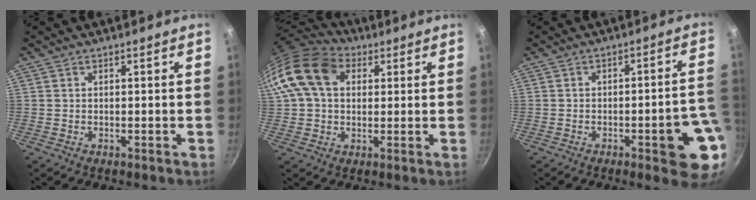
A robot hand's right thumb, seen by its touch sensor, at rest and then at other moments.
{"total": 15.6, "force": [4.2, 11.2, 9.9], "torque": [-0.180, 0.023, 0.061]}
{"total": 11.8, "force": [-4.0, 3.1, 10.7], "torque": [-0.097, 0.031, -0.048]}